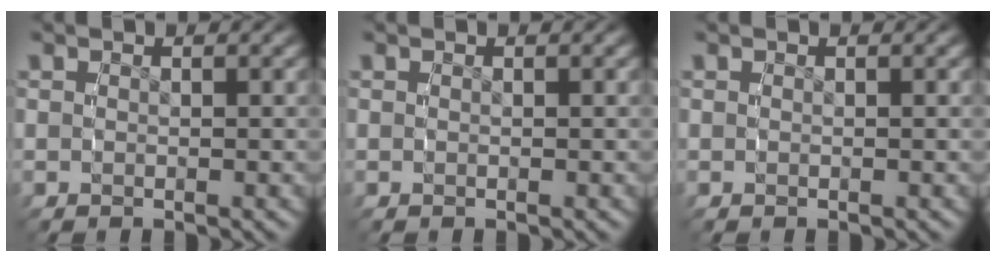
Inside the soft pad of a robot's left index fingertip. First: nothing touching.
{"total": 0.0}
{"total": 0.0}